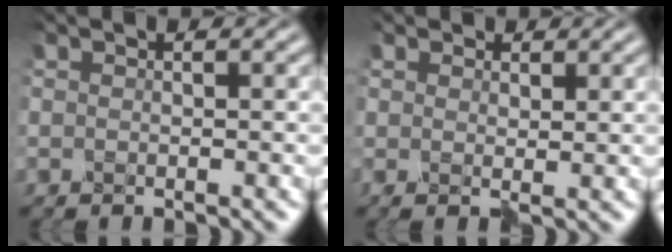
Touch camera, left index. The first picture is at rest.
{"total": 1.2, "force": [1.1, 0.7, 0.0], "torque": [0.004, 0.006, 0.013]}